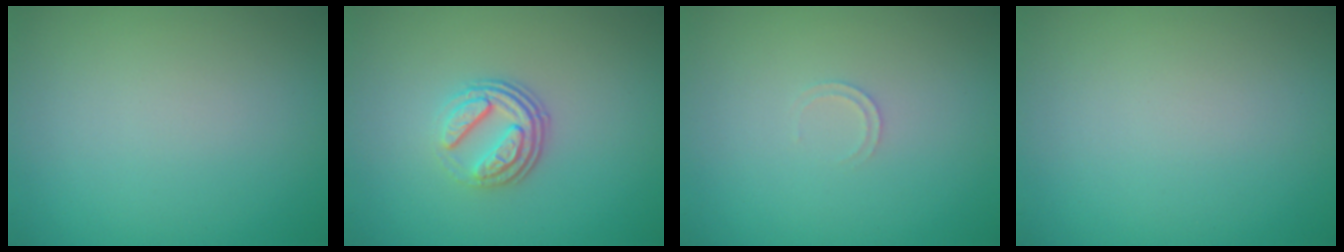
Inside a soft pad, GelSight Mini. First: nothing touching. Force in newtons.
{"total": 3.5, "press": 2.5, "slide": 2.5}
{"total": 0.7, "press": 0.7, "slide": 0.1}
{"total": 0.0}